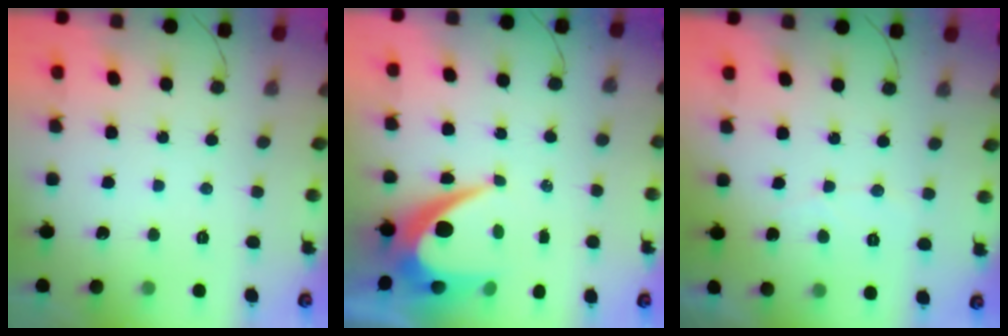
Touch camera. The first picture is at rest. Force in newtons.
{"total": 9.9, "press": 9.9, "slide": 0.8}
{"total": 2.8, "press": 2.8, "slide": 0.2}